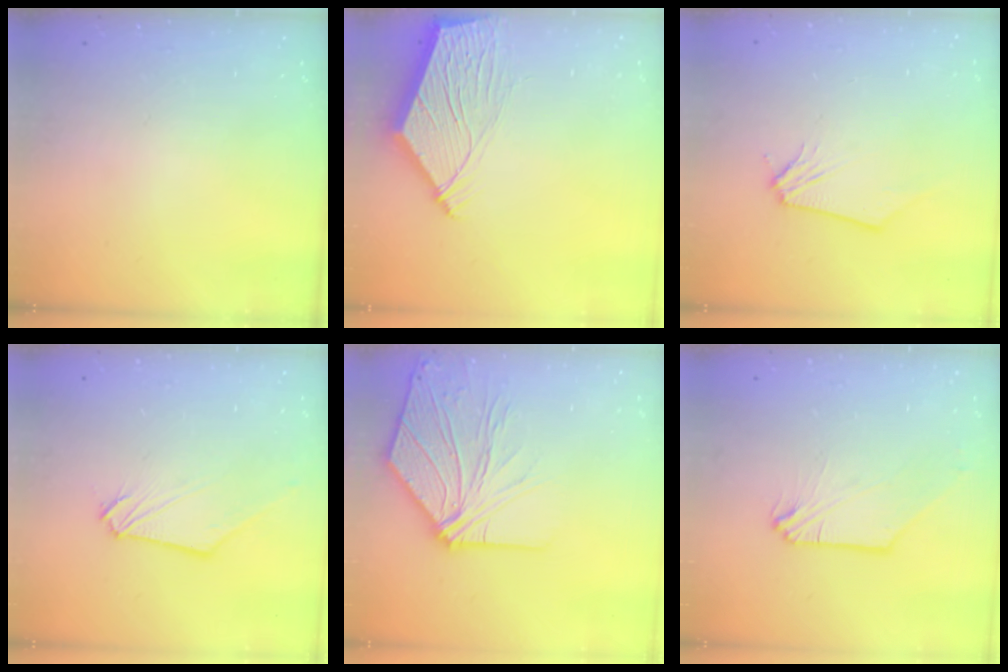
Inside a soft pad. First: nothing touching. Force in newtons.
{"total": 10.4, "press": 10.3, "slide": 1.4}
{"total": 0.0}
{"total": 0.7, "press": 0.7, "slide": 0.0}
{"total": 11.4, "press": 11.3, "slide": 1.4}
{"total": 0.9, "press": 0.9, "slide": 0.1}